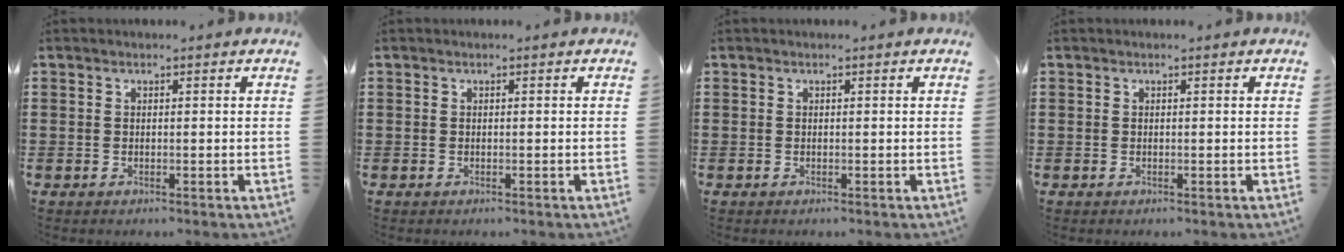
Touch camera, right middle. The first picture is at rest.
{"total": 0.0}
{"total": 0.0}
{"total": 0.0}